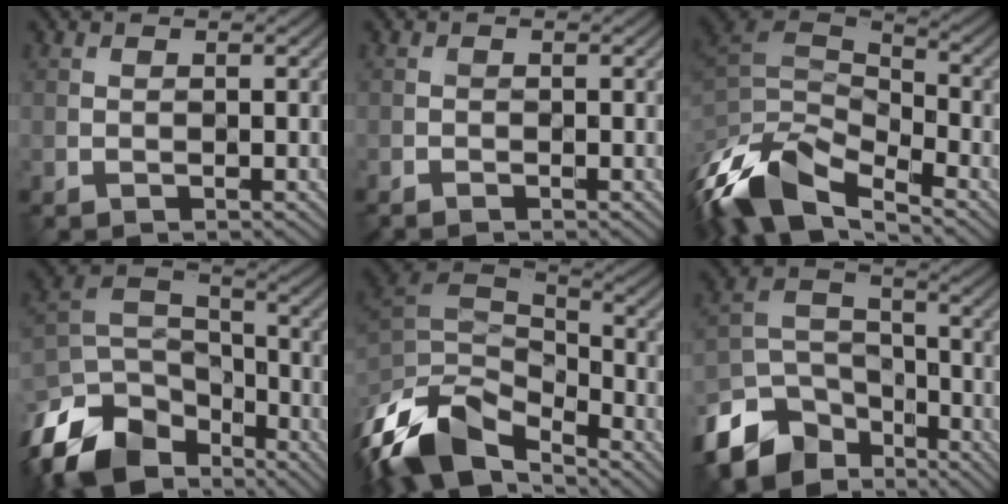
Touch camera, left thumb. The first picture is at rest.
{"total": 0.7, "force": [-0.7, 0.0, 0.3], "torque": [-0.006, 0.000, -0.013]}
{"total": 12.8, "force": [-7.5, 5.8, 8.7], "torque": [-0.212, -0.014, -0.137]}
{"total": 14.9, "force": [-10.3, 8.2, 7.1], "torque": [-0.201, -0.027, -0.186]}
{"total": 13.5, "force": [-8.1, 6.8, 8.3], "torque": [-0.214, -0.016, -0.150]}
{"total": 12.1, "force": [-8.4, 7.1, 5.1], "torque": [-0.129, -0.018, -0.160]}